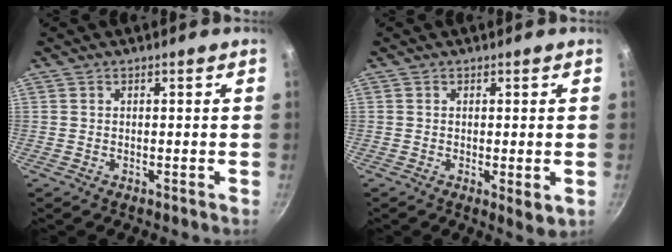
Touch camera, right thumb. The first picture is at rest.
{"total": 3.0, "force": [-0.6, 0.8, 2.9], "torque": [-0.046, -0.012, -0.008]}